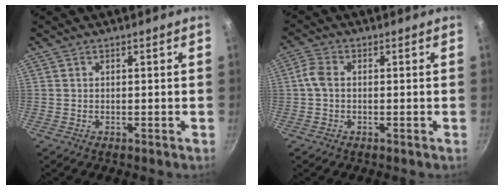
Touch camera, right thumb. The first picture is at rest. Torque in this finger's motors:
{"motor_torque": [0.99, 0.72, 0.70, -0.51, 0.05]}